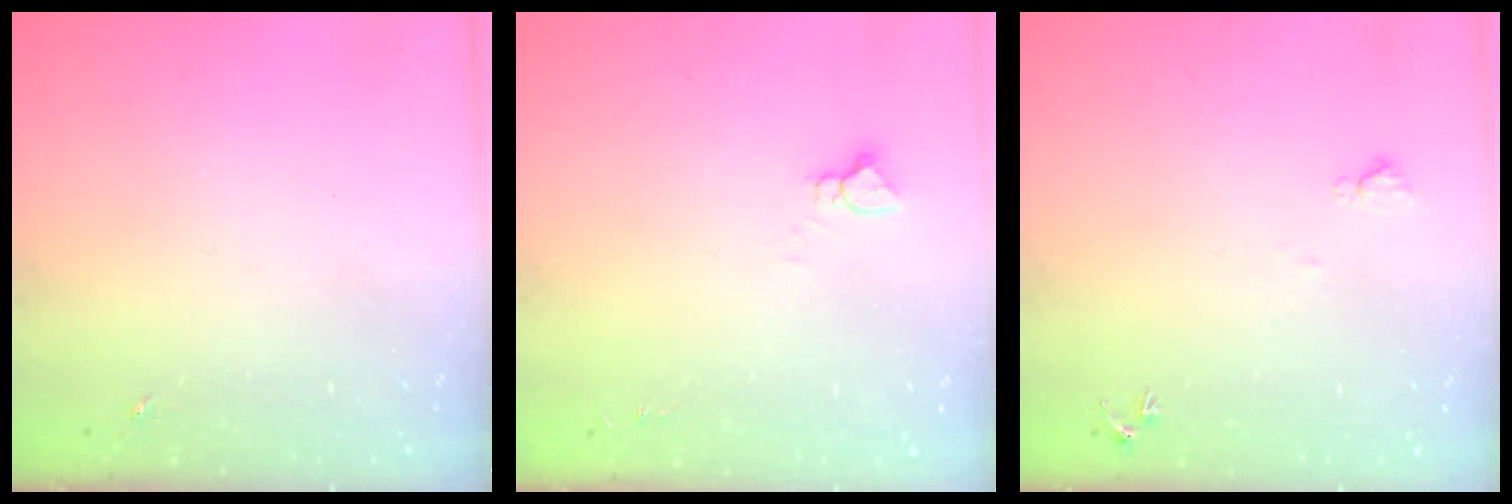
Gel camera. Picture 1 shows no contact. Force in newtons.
{"total": 2.9, "press": 2.9, "slide": 0.2}
{"total": 4.8, "press": 4.8, "slide": 0.6}